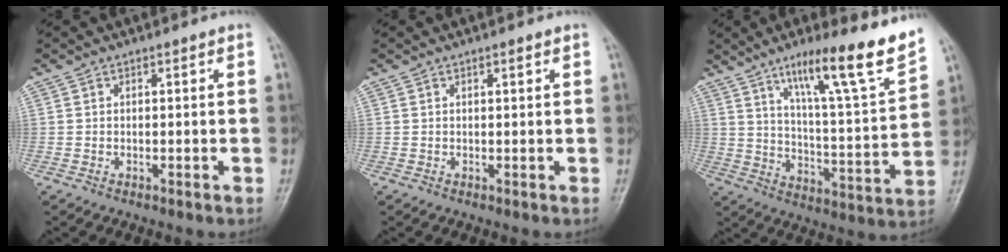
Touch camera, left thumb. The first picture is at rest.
{"total": 0.9, "force": [0.5, 0.3, 0.7], "torque": [-0.011, -0.001, 0.008]}
{"total": 18.1, "force": [12.1, 1.7, 13.4], "torque": [-0.187, -0.064, 0.194]}